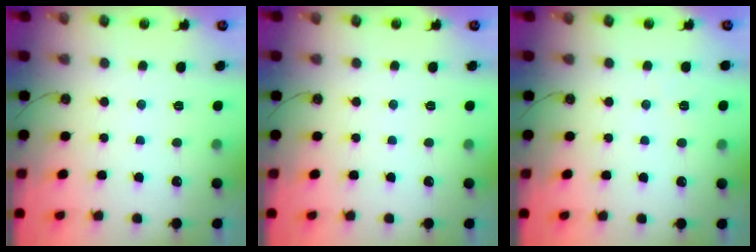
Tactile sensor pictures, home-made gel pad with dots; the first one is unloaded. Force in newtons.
{"total": 0.0}
{"total": 3.3, "press": 3.2, "slide": 0.6}